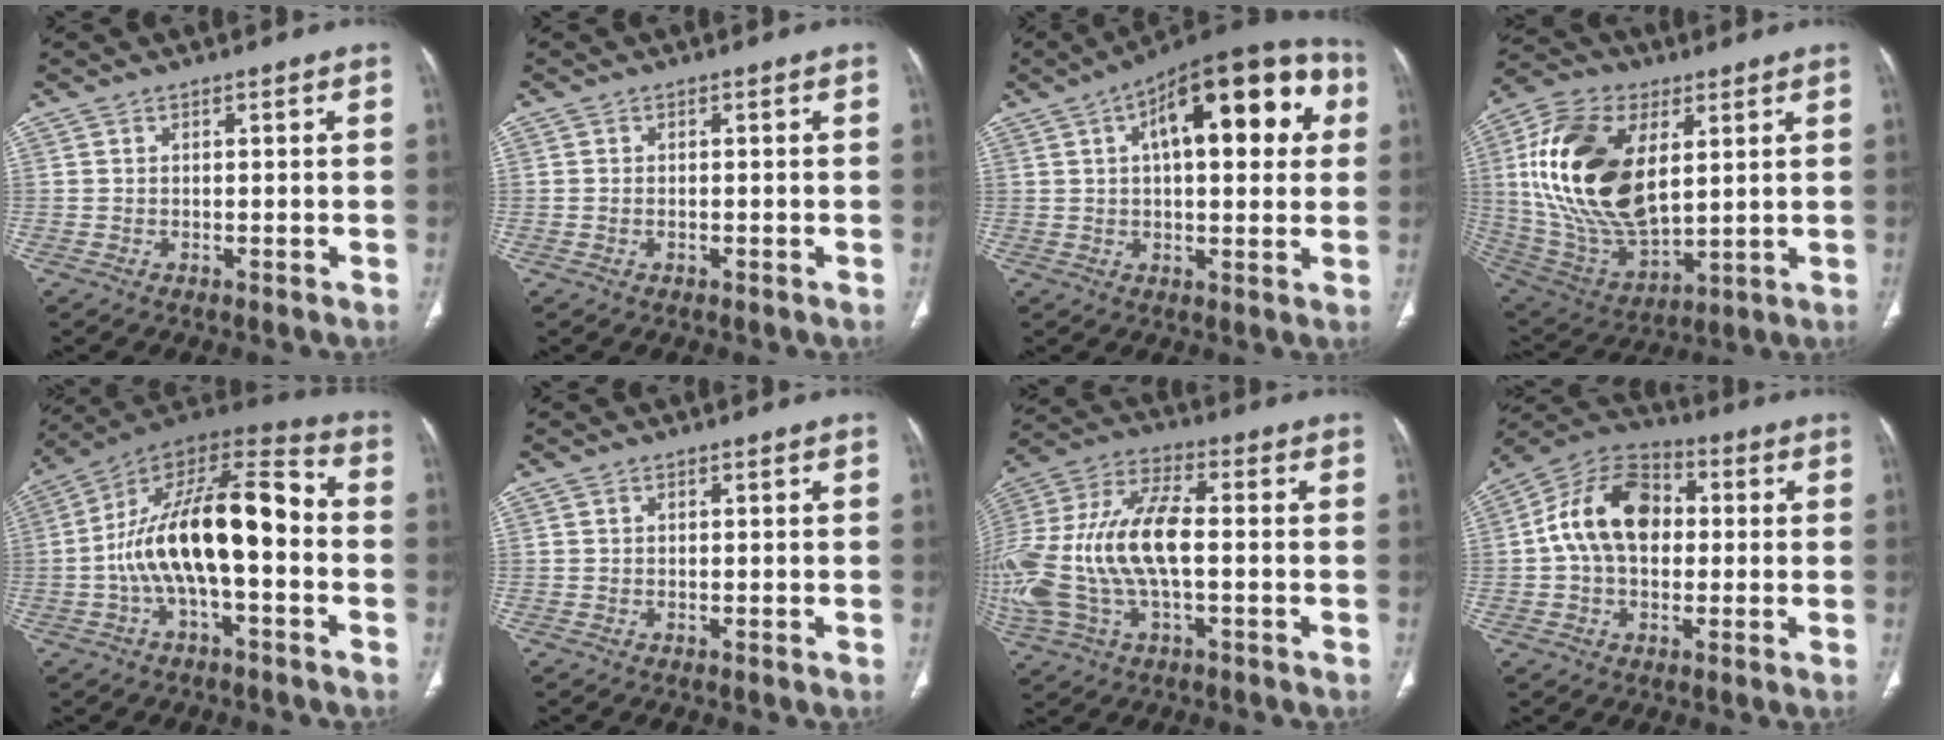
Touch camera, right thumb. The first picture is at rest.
{"total": 0.6, "force": [-0.2, 0.4, 0.4], "torque": [-0.012, 0.004, -0.001]}
{"total": 22.2, "force": [6.3, 9.7, 19.0], "torque": [-0.234, 0.030, 0.085]}
{"total": 23.9, "force": [5.4, 13.4, 19.1], "torque": [-0.365, -0.022, 0.106]}
{"total": 20.6, "force": [-2.3, 8.6, 18.6], "torque": [-0.313, 0.057, -0.042]}
{"total": 0.0}
{"total": 22.2, "force": [-1.8, 10.7, 19.4], "torque": [-0.455, 0.018, -0.031]}
{"total": 14.9, "force": [1.1, 10.4, 10.6], "torque": [-0.167, 0.029, 0.007]}